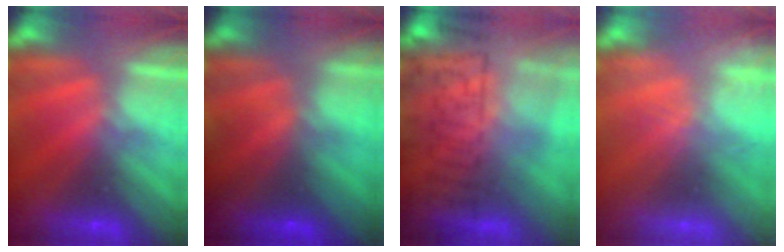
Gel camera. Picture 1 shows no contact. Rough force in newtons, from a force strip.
{"total": 6.9}
{"total": 6.1}
{"total": 1.7}